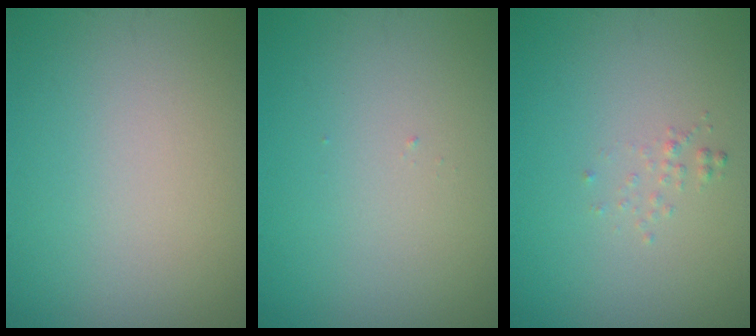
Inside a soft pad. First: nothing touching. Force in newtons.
{"total": 0.0}
{"total": 0.6, "press": 0.6, "slide": 0.1}